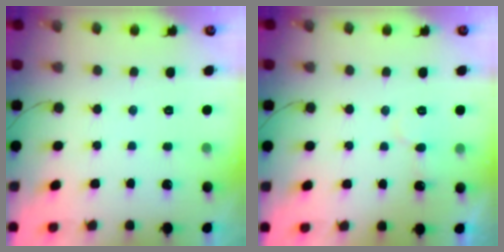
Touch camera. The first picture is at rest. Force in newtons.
{"total": 6.0, "press": 6.0, "slide": 0.2}